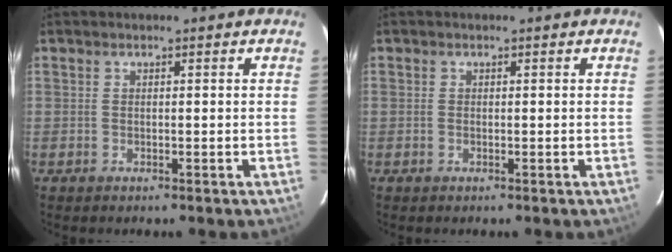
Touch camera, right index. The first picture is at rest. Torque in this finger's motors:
{"motor_torque": [-0.01, -0.05, 0.10, 0.01]}